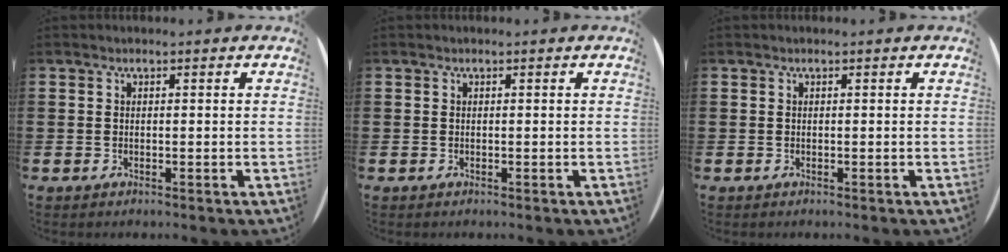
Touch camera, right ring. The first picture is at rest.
{"total": 0.0}
{"total": 0.0}